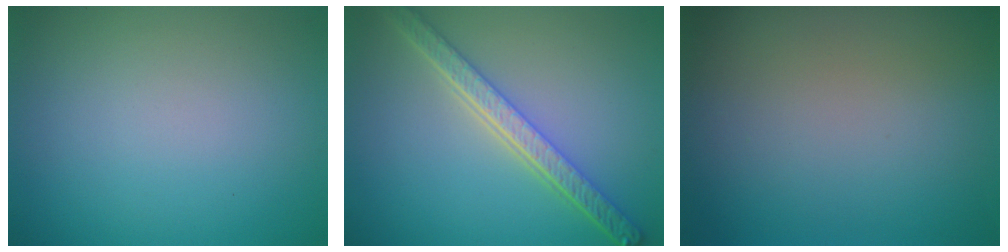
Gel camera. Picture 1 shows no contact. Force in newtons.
{"total": 5.1, "press": 4.0, "slide": 3.2}
{"total": 0.0}